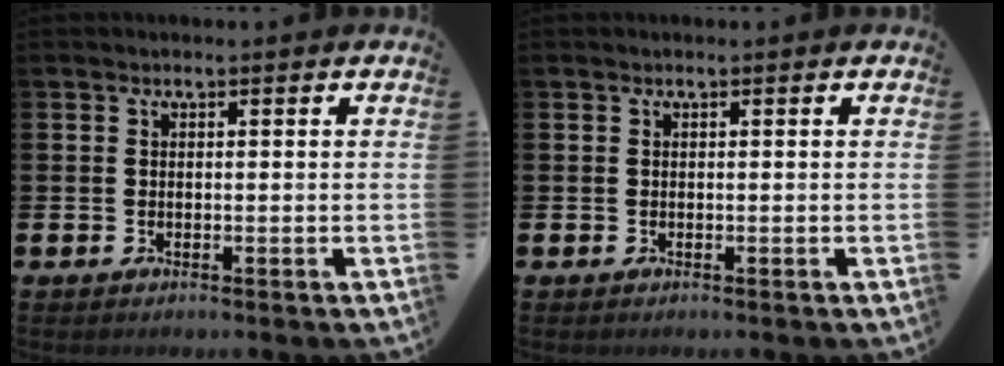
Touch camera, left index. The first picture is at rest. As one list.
[{"total": 0.0}]